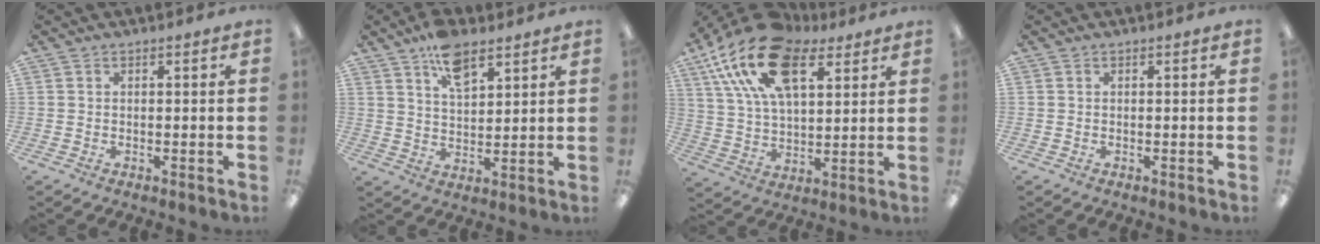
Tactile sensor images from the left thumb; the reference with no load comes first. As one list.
[{"total": 9.3, "force": [6.2, 4.3, 5.4], "torque": [-0.082, -0.030, 0.108]}, {"total": 23.2, "force": [12.3, 12.2, 15.4], "torque": [-0.305, -0.039, 0.218]}, {"total": 0.0}]